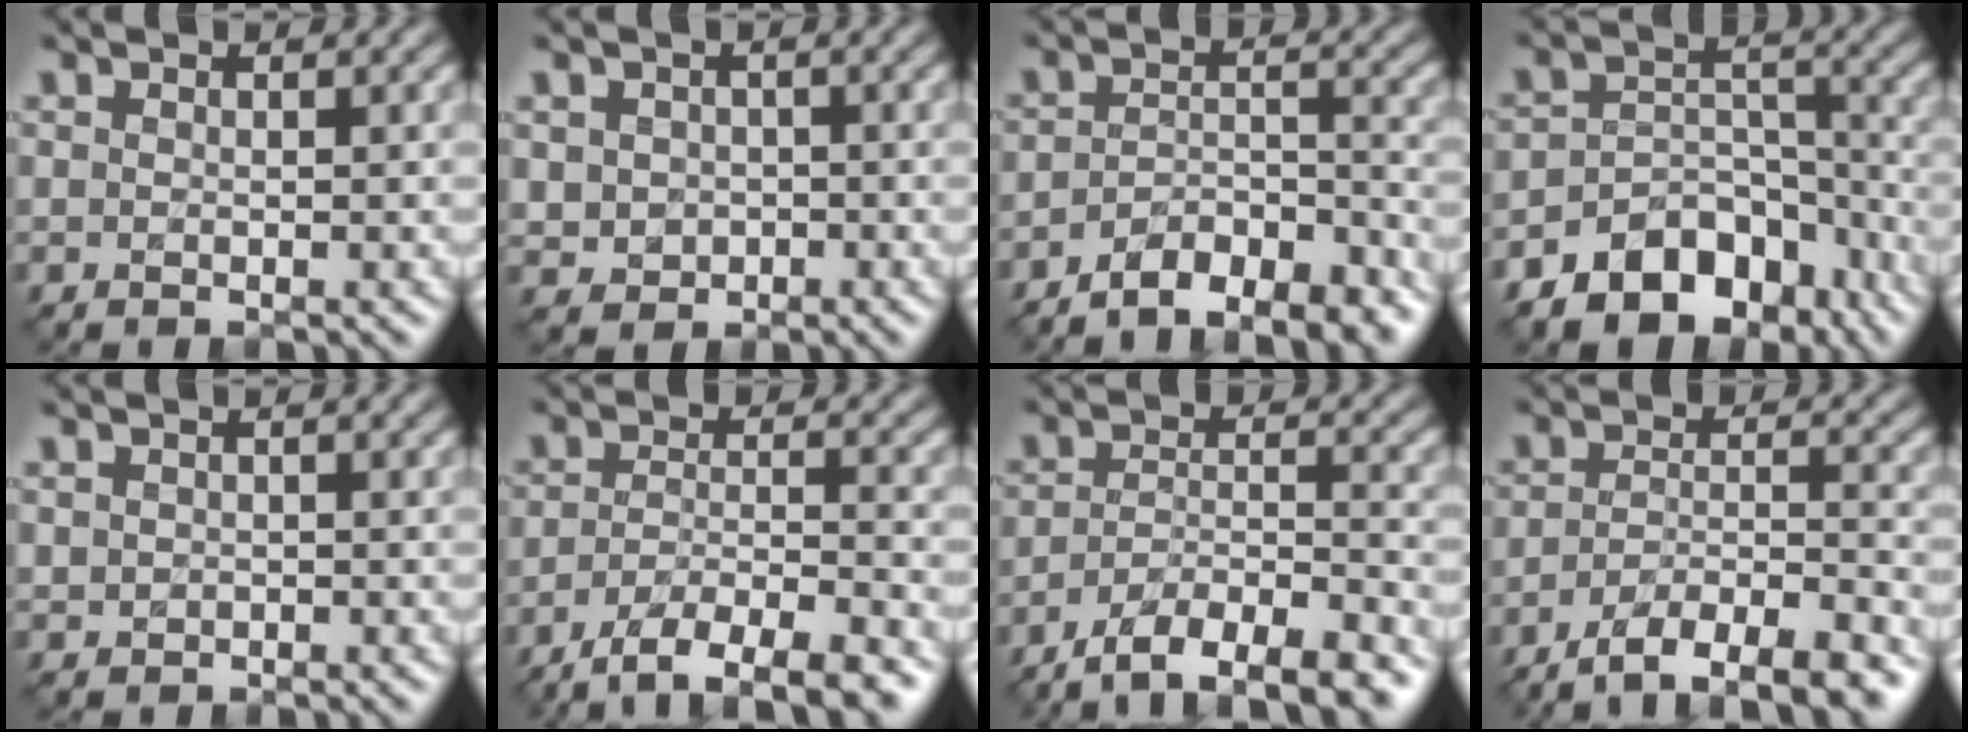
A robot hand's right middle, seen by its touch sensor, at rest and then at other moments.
{"total": 2.4, "force": [-0.3, 2.2, 0.8], "torque": [-0.016, -0.008, -0.001]}
{"total": 6.8, "force": [-5.6, 1.6, 3.4], "torque": [-0.051, -0.003, -0.086]}
{"total": 8.9, "force": [-6.7, 5.1, 3.1], "torque": [-0.032, 0.003, -0.101]}
{"total": 0.8, "force": [-0.1, 0.8, 0.1], "torque": [0.001, -0.007, 0.001]}
{"total": 7.2, "force": [-5.3, 1.8, 4.6], "torque": [-0.071, -0.006, -0.087]}
{"total": 9.0, "force": [-7.1, 2.3, 5.0], "torque": [-0.075, -0.012, -0.112]}
{"total": 8.2, "force": [-6.2, 2.0, 4.9], "torque": [-0.075, -0.004, -0.099]}